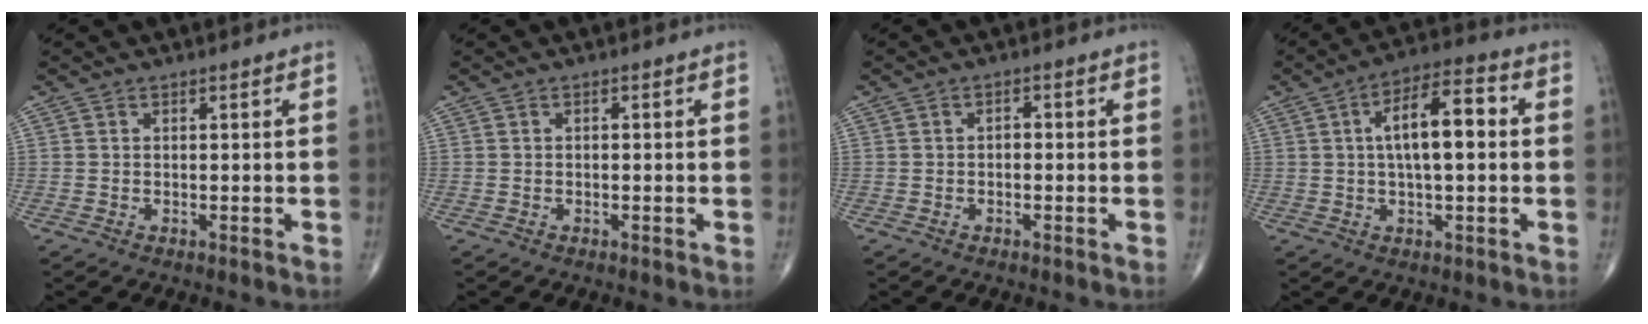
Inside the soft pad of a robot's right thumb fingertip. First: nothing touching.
{"total": 0.0}
{"total": 1.2, "force": [-0.3, 0.8, 0.9], "torque": [-0.005, 0.007, -0.008]}
{"total": 11.3, "force": [1.4, 4.2, 10.5], "torque": [-0.169, 0.026, 0.014]}